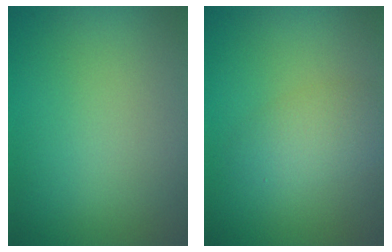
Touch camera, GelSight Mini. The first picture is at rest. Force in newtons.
{"total": 2.7, "press": 2.7, "slide": 0.2}